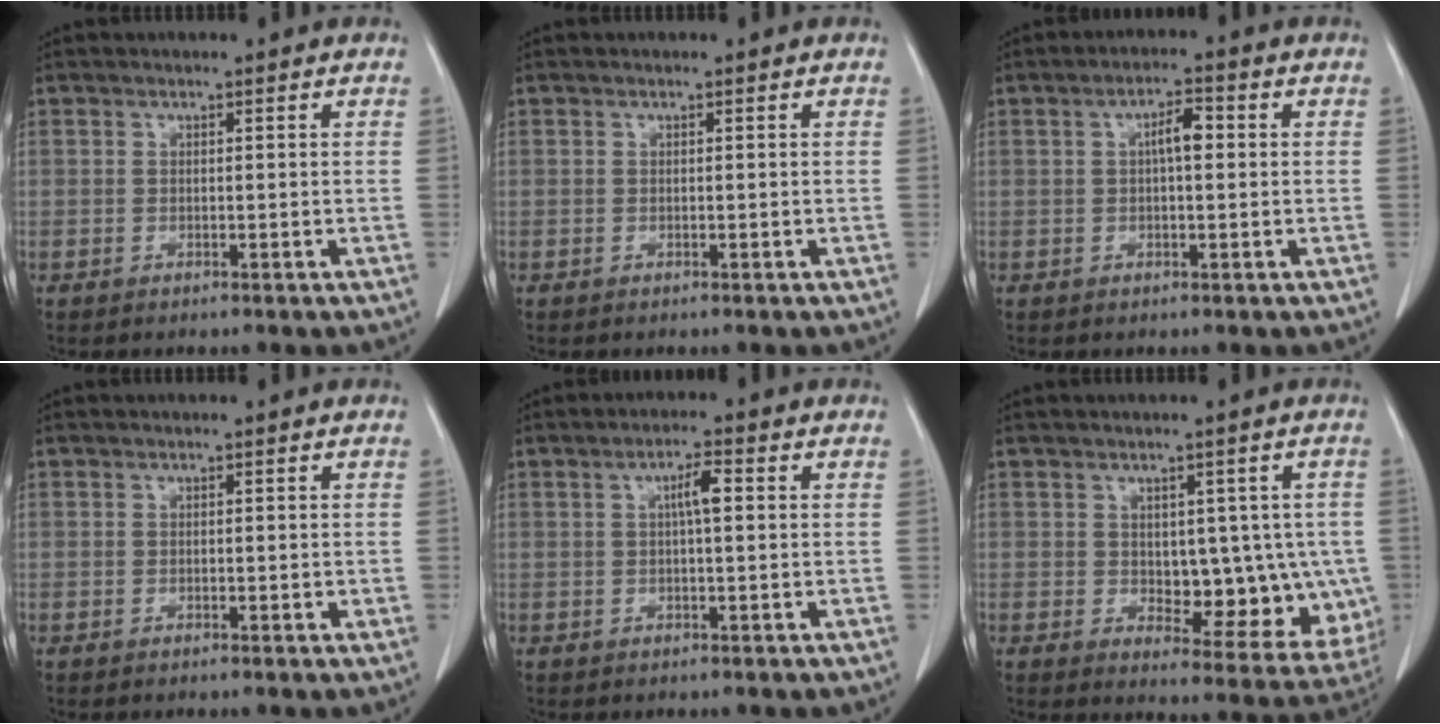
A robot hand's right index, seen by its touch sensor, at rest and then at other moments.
{"total": 0.0}
{"total": 3.5, "force": [0.5, 1.0, 3.3], "torque": [-0.056, 0.009, 0.006]}
{"total": 0.8, "force": [-0.1, 0.4, 0.7], "torque": [-0.010, -0.001, 0.000]}
{"total": 3.3, "force": [0.6, 0.4, 3.2], "torque": [-0.056, 0.007, 0.009]}
{"total": 11.5, "force": [-0.4, 6.1, 9.8], "torque": [-0.106, 0.004, 0.015]}